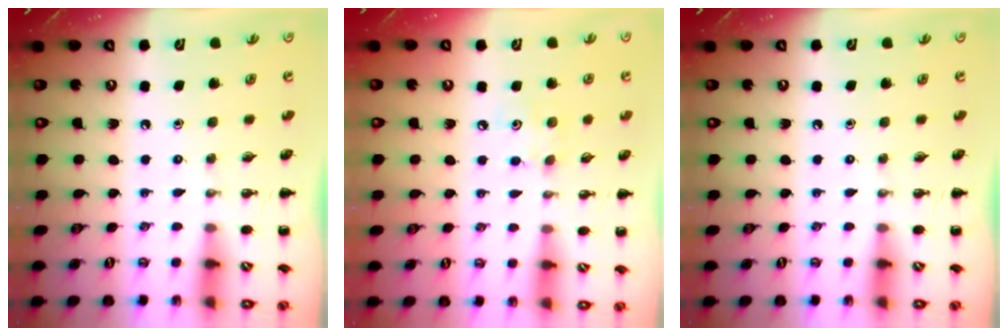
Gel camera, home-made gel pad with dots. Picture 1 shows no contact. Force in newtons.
{"total": 4.0, "press": 3.9, "slide": 0.9}
{"total": 0.0}